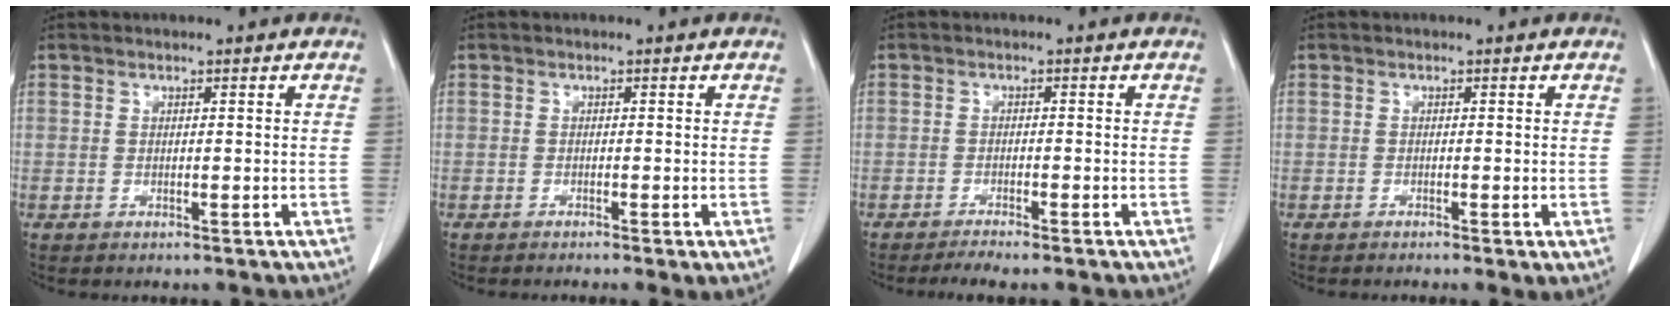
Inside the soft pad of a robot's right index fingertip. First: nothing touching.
{"total": 1.7, "force": [-1.1, 0.0, 1.3], "torque": [-0.017, -0.003, -0.016]}
{"total": 3.0, "force": [-2.6, -0.3, 1.5], "torque": [-0.025, -0.005, -0.044]}
{"total": 1.3, "force": [-0.5, 0.1, 1.1], "torque": [-0.018, -0.004, -0.009]}